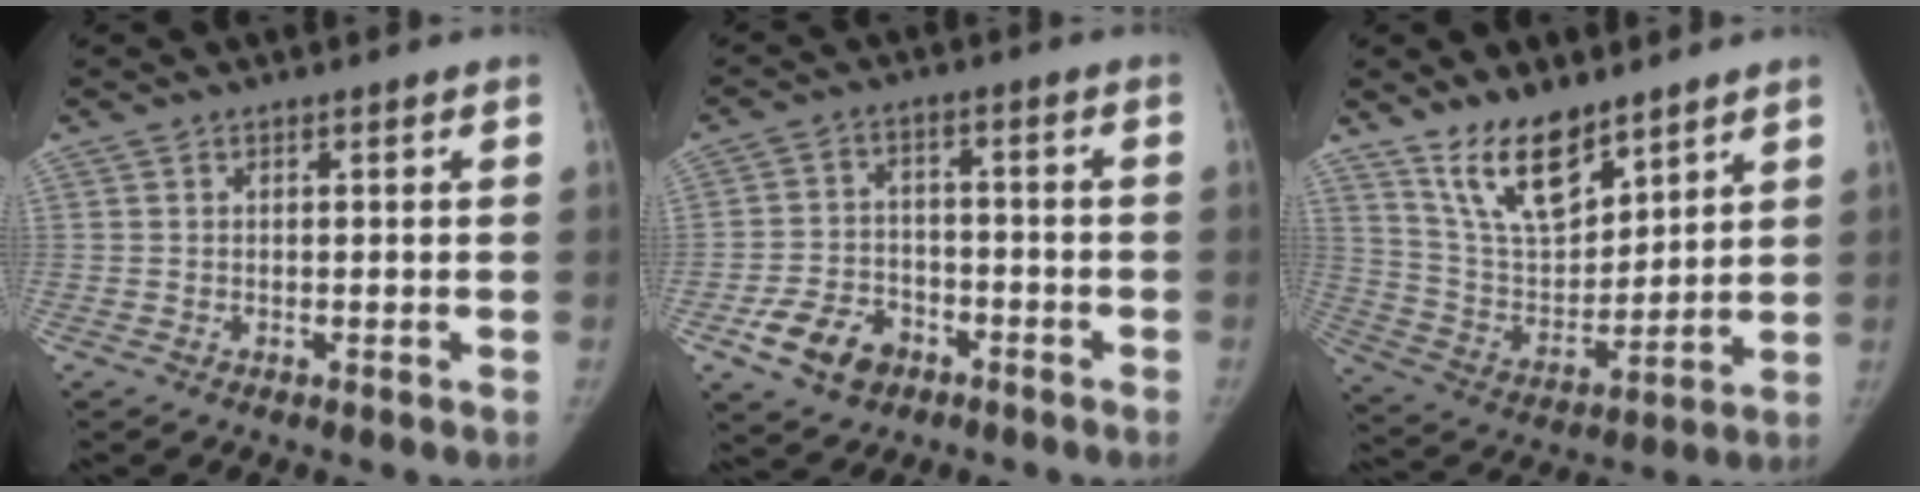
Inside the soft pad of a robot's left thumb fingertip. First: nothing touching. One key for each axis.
{"total": 9.2, "fx": -4.9, "fy": 6.5, "fz": 4.4, "tx": -0.063, "ty": 0.026, "tz": -0.081}
{"total": 14.6, "fx": 10.5, "fy": 6.4, "fz": 7.9, "tx": -0.102, "ty": -0.069, "tz": 0.206}